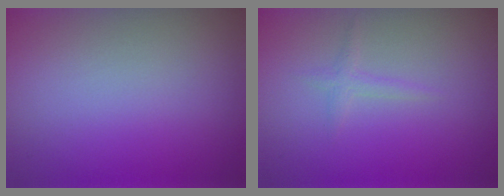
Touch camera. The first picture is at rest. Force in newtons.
{"total": 1.0, "press": 1.0, "slide": 0.1}